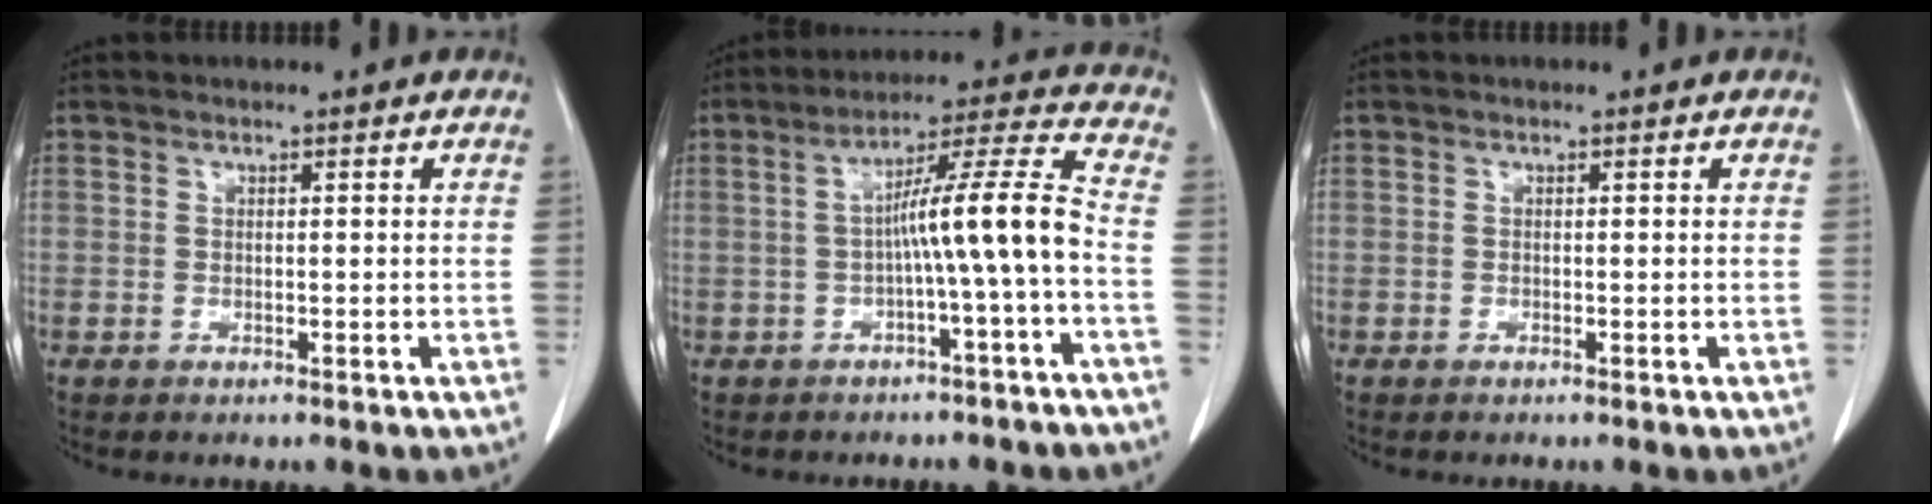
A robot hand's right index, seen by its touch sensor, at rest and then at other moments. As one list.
[{"total": 9.8, "force": [-1.9, -1.2, 9.5], "torque": [-0.153, 0.026, -0.031]}, {"total": 0.0}]